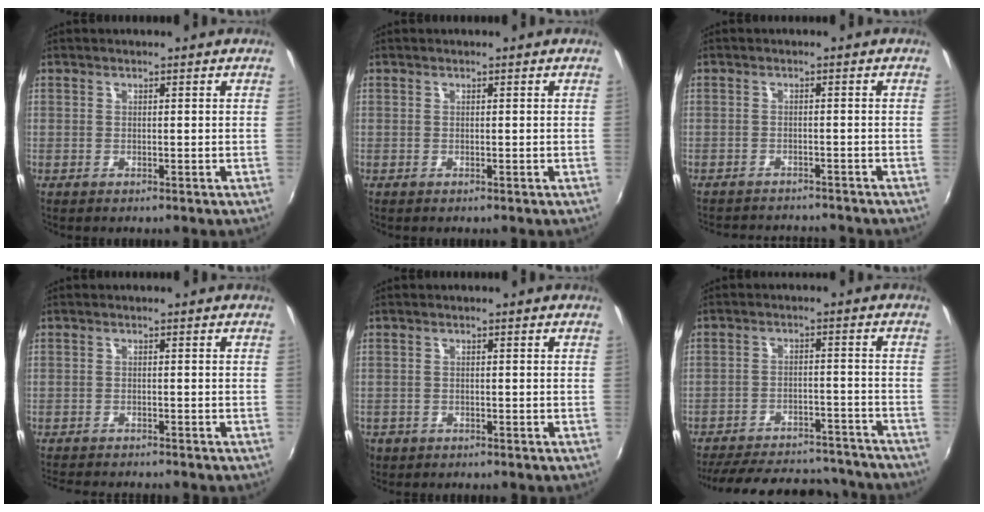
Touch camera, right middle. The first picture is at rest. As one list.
[{"total": 0.0}, {"total": 8.3, "force": [-7.7, 1.5, 2.5], "torque": [-0.064, -0.010, -0.111]}, {"total": 5.8, "force": [-5.5, 0.7, 1.9], "torque": [-0.052, -0.017, -0.089]}, {"total": 2.8, "force": [-1.5, 2.2, 0.8], "torque": [-0.024, -0.005, -0.024]}, {"total": 25.0, "force": [-21.9, 7.7, 9.2], "torque": [-0.190, 0.021, -0.274]}]